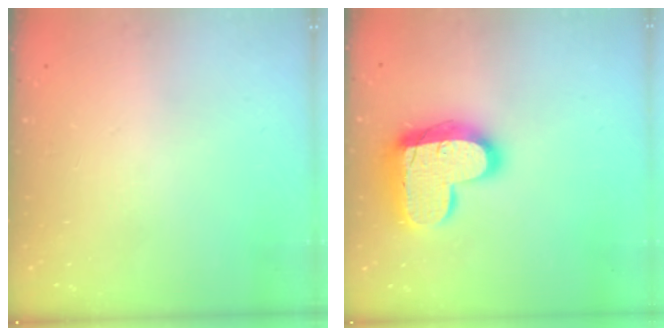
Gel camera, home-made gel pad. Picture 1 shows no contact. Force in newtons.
{"total": 17.7, "press": 17.7, "slide": 1.3}